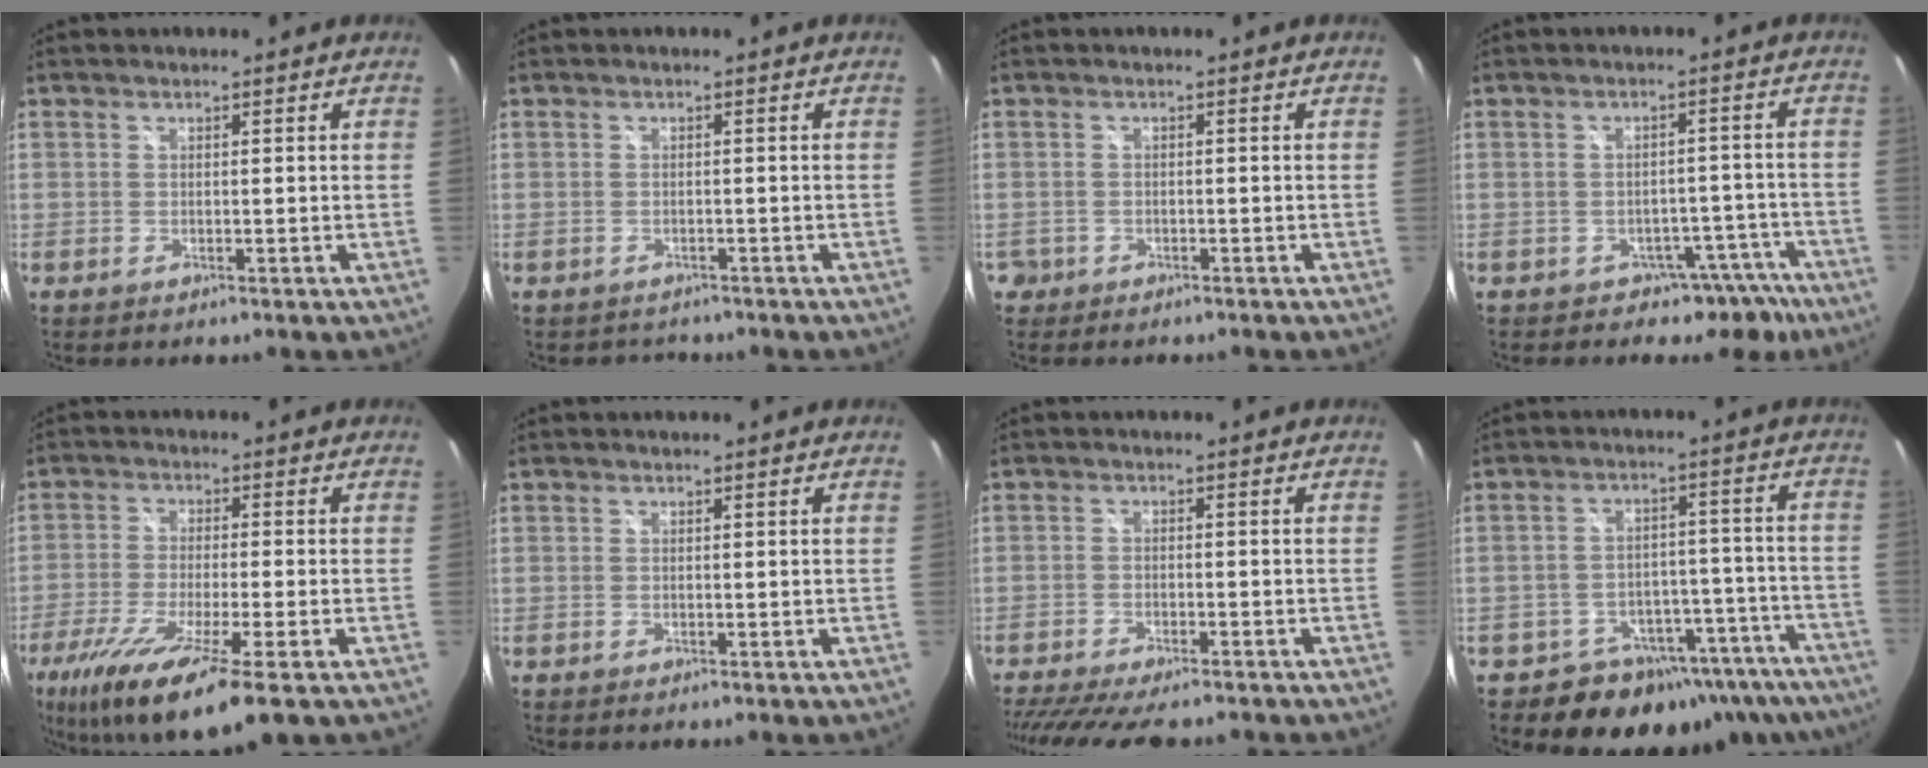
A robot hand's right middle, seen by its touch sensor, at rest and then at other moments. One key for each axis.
{"total": 2.1, "fx": -1.6, "fy": 1.3, "fz": 0.1, "tx": -0.009, "ty": -0.003, "tz": -0.021}
{"total": 2.6, "fx": -1.4, "fy": 2.1, "fz": 0.4, "tx": -0.019, "ty": -0.001, "tz": -0.023}
{"total": 6.8, "fx": -4.9, "fy": 4.6, "fz": 1.3, "tx": -0.006, "ty": 0.043, "tz": -0.046}
{"total": 15.5, "fx": -8.8, "fy": 2.2, "fz": 12.5, "tx": -0.248, "ty": -0.062, "tz": -0.157}
{"total": 0.0}
{"total": 12.2, "fx": -10.5, "fy": 2.2, "fz": 5.8, "tx": -0.130, "ty": -0.031, "tz": -0.166}
{"total": 17.0, "fx": -12.6, "fy": 10.2, "fz": 5.1, "tx": -0.086, "ty": 0.041, "tz": -0.142}